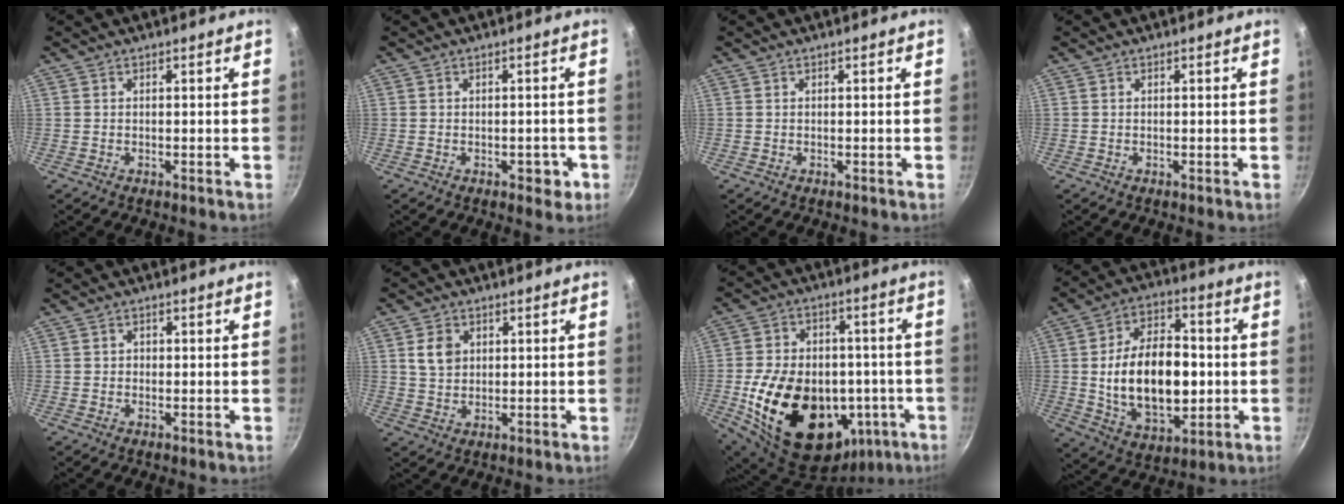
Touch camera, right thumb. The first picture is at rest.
{"total": 3.5, "force": [-1.2, 2.3, 2.4], "torque": [-0.003, 0.014, -0.009]}
{"total": 0.0}
{"total": 0.0}
{"total": 1.1, "force": [-0.1, 1.0, 0.4], "torque": [-0.002, 0.003, -0.004]}
{"total": 5.1, "force": [1.4, 4.0, 2.8], "torque": [-0.035, -0.002, 0.028]}
{"total": 27.6, "force": [-6.6, 19.2, 18.6], "torque": [-0.302, 0.039, -0.079]}
{"total": 20.3, "force": [-0.8, 12.4, 16.0], "torque": [-0.244, 0.010, -0.005]}